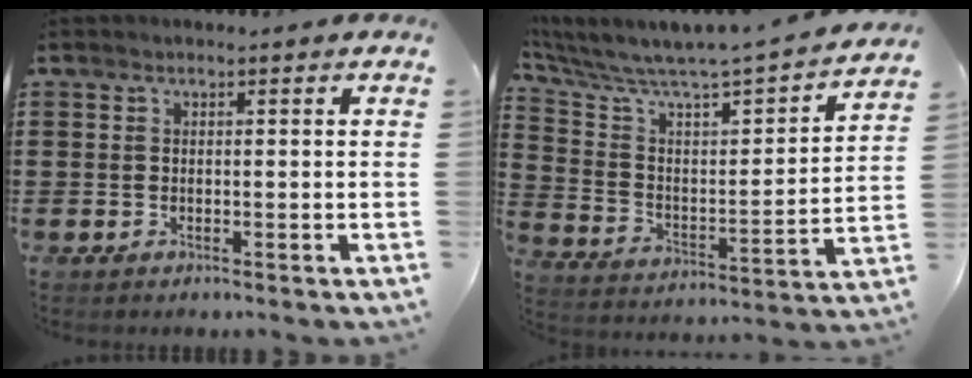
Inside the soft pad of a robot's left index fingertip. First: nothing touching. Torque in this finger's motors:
{"motor_torque": [1.14, -1.00, 0.53, 0.21]}